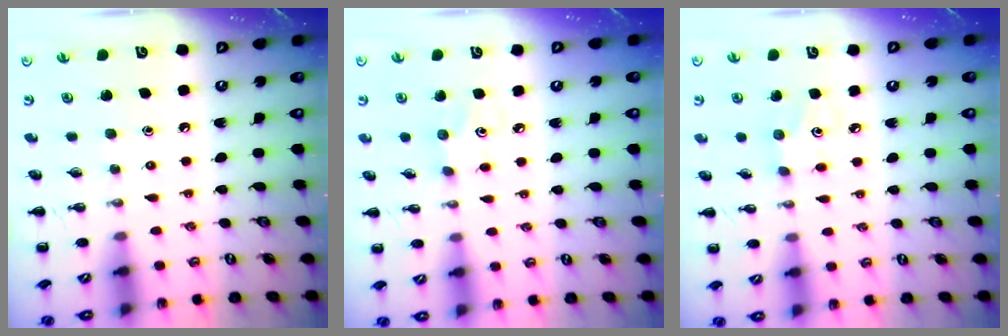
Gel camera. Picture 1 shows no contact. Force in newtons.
{"total": 2.6, "press": 2.5, "slide": 0.8}
{"total": 2.5, "press": 2.4, "slide": 0.7}